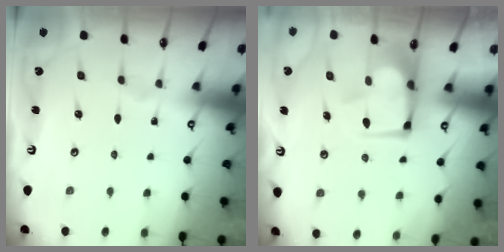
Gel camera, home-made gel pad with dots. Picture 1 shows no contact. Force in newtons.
{"total": 2.9, "press": 2.8, "slide": 0.8}